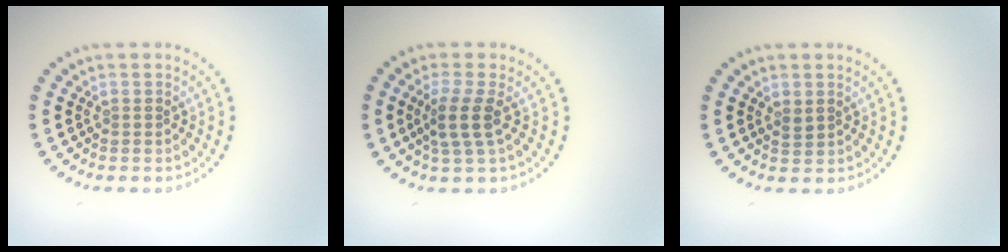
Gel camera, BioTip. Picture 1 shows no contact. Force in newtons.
{"total": 2.6, "press": 2.0, "slide": 1.7}
{"total": 0.7, "press": 0.7, "slide": 0.3}